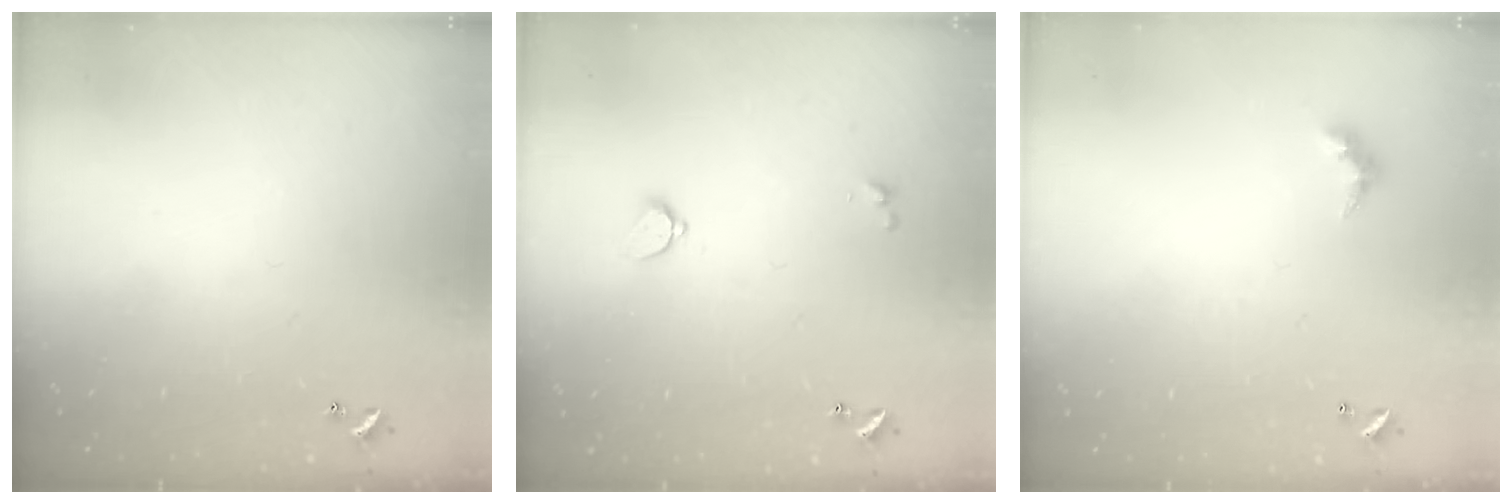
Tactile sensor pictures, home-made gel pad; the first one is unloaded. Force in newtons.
{"total": 1.7, "press": 1.6, "slide": 0.5}
{"total": 2.4, "press": 2.4, "slide": 0.5}